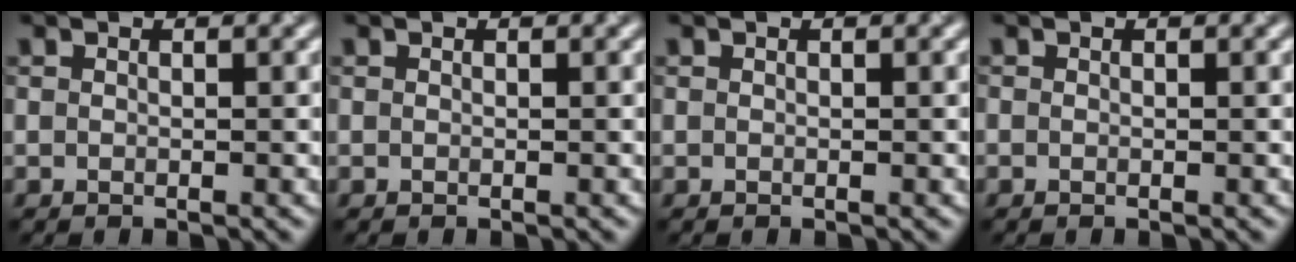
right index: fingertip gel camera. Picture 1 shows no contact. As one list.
[{"total": 0.0}, {"total": 0.0}, {"total": 0.0}]